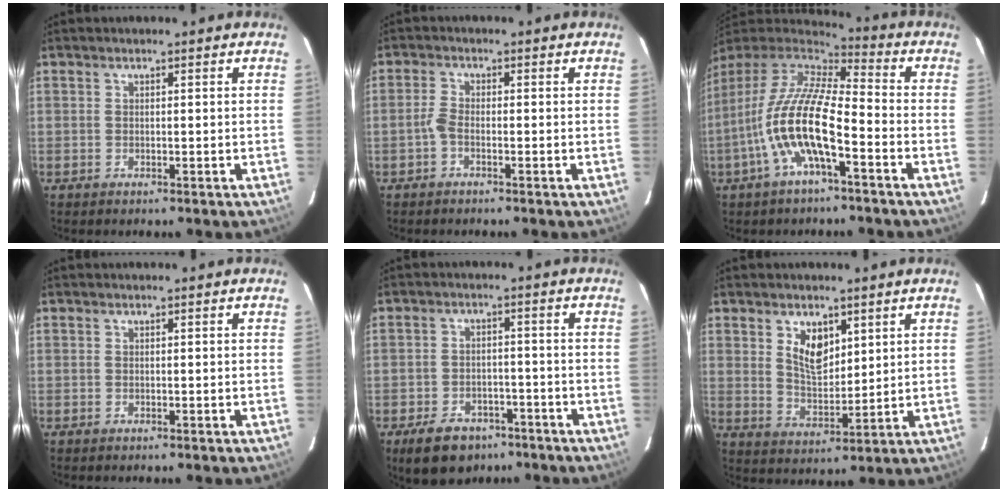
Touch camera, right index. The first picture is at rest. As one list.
[{"total": 1.9, "force": [-1.0, 0.7, 1.4], "torque": [-0.038, 0.005, -0.025]}, {"total": 16.0, "force": [-5.8, 4.2, 14.3], "torque": [-0.275, -0.014, -0.116]}, {"total": 0.0}, {"total": 9.7, "force": [-6.3, 6.3, 3.8], "torque": [-0.094, 0.015, -0.082]}, {"total": 7.1, "force": [3.3, 4.0, 4.9], "torque": [-0.082, 0.001, 0.069]}]